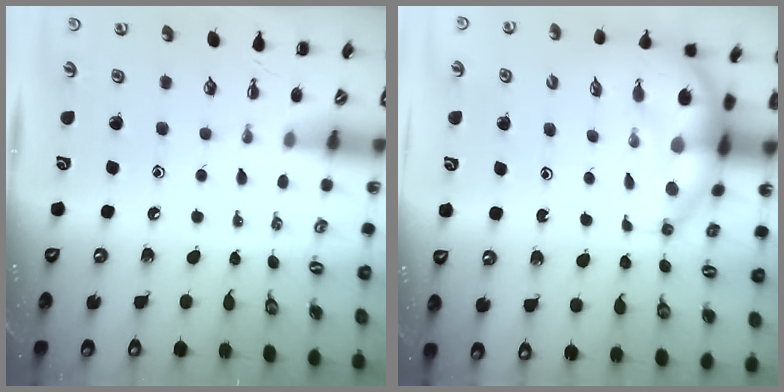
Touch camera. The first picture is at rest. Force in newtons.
{"total": 6.8, "press": 6.6, "slide": 1.6}